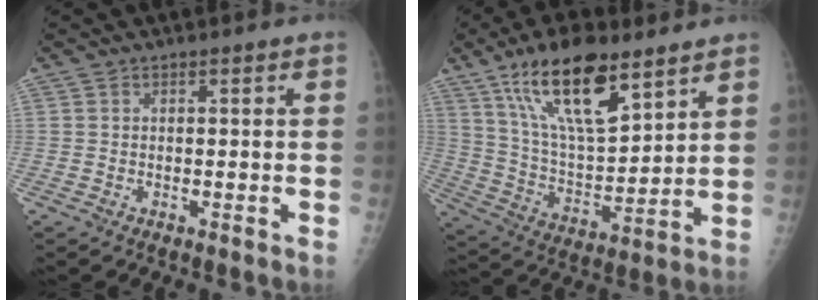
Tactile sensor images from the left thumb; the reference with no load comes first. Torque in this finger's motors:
{"motor_torque": [0.97, 0.09, 1.71, -1.07, 0.52]}